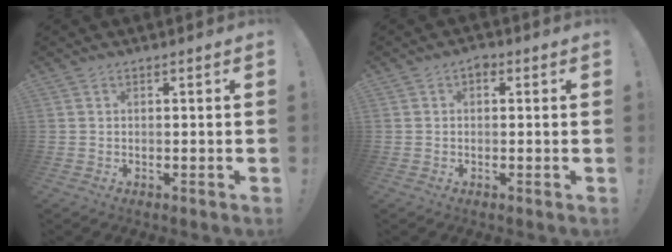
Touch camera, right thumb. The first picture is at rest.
{"total": 1.9, "force": [0.1, 1.4, 1.3], "torque": [-0.010, 0.001, -0.002]}